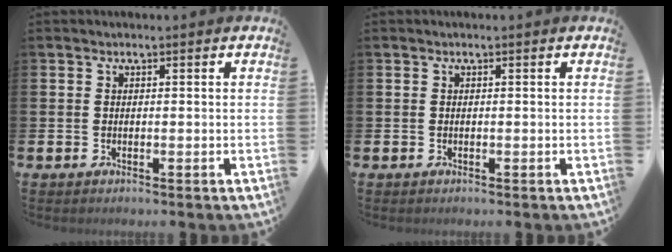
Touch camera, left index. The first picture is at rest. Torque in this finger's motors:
{"motor_torque": [0.00, 0.00, 0.00, 0.00]}